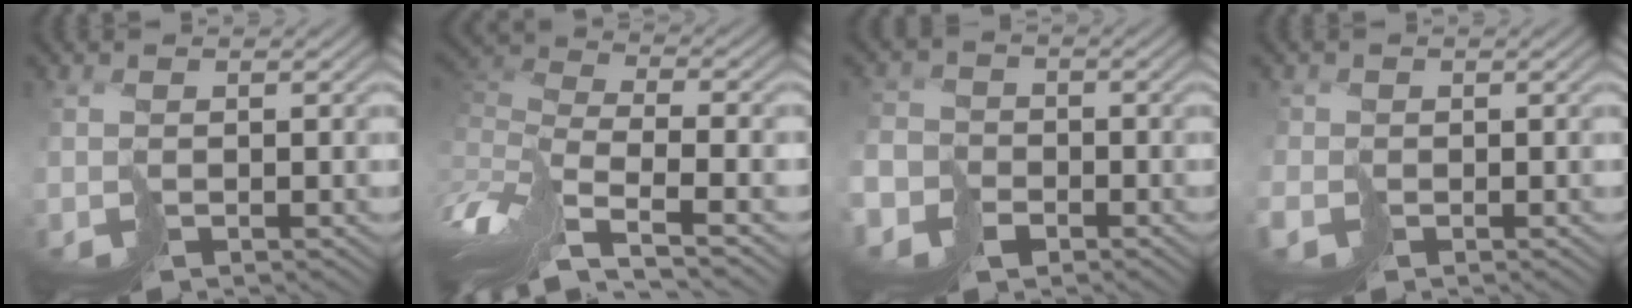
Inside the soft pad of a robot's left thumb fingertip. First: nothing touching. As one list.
[{"total": 10.4, "force": [-4.8, 2.7, 8.8], "torque": [-0.220, 0.007, -0.085]}, {"total": 6.7, "force": [-4.2, 4.9, 1.9], "torque": [-0.054, -0.025, -0.092]}, {"total": 1.8, "force": [-0.8, 1.6, 0.4], "torque": [-0.001, -0.005, -0.015]}]